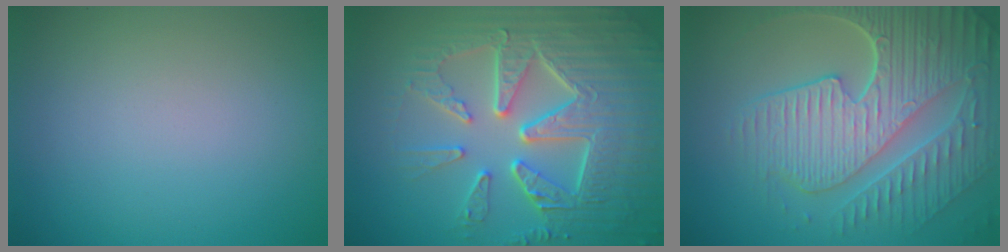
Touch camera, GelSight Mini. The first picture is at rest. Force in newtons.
{"total": 9.7, "press": 6.7, "slide": 7.1}
{"total": 9.4, "press": 6.4, "slide": 6.9}